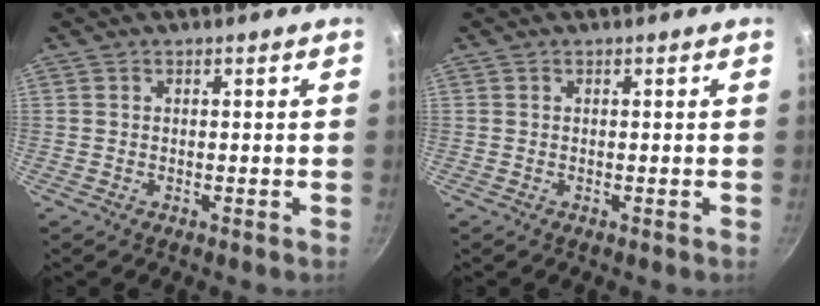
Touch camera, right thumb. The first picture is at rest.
{"total": 0.0}